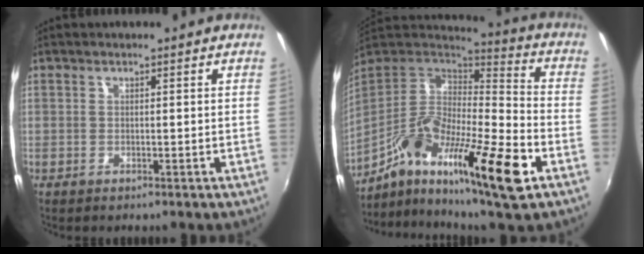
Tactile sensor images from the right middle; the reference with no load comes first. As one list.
[{"total": 22.6, "force": [-10.9, 4.6, 19.3], "torque": [-0.336, -0.025, -0.199]}]